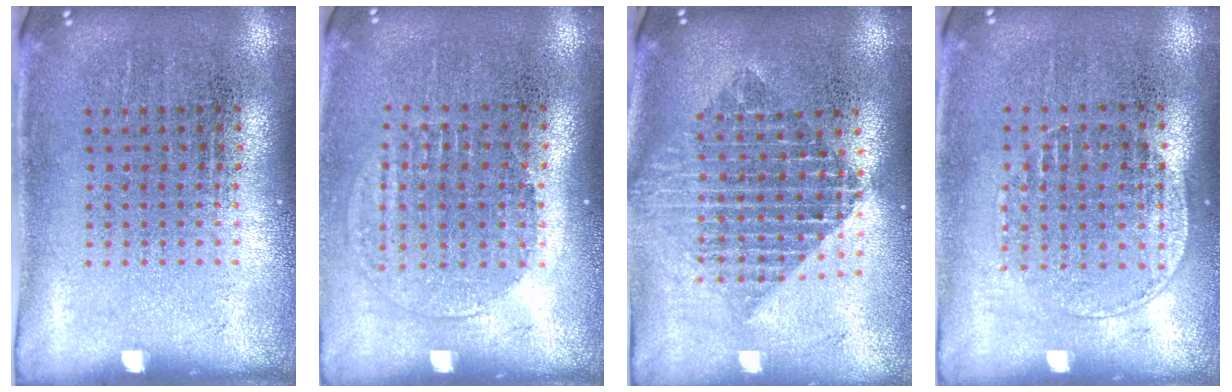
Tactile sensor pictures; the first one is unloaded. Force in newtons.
{"total": 1.4, "press": 1.1, "slide": 0.7}
{"total": 2.0, "press": 1.6, "slide": 1.3}
{"total": 1.2, "press": 1.0, "slide": 0.5}